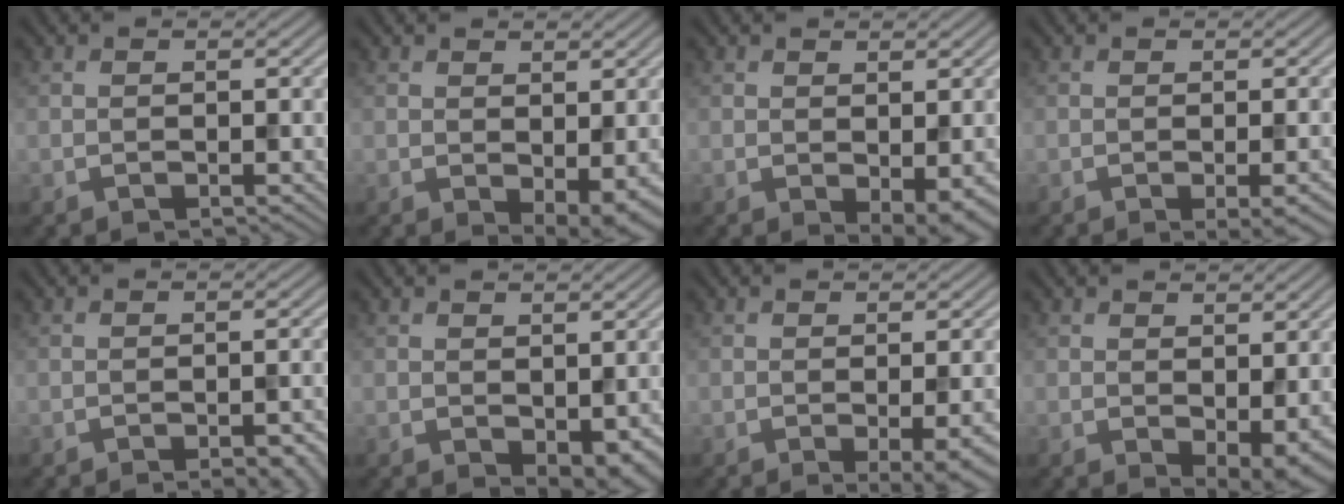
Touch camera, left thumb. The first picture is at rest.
{"total": 3.8, "force": [-0.5, 1.7, 3.4], "torque": [-0.052, -0.010, 0.000]}
{"total": 3.6, "force": [-0.8, 1.4, 3.3], "torque": [-0.049, -0.009, -0.006]}
{"total": 3.7, "force": [-1.2, 0.9, 3.4], "torque": [-0.045, 0.001, -0.015]}
{"total": 3.8, "force": [-2.4, 1.0, 2.8], "torque": [-0.030, 0.006, -0.026]}
{"total": 3.7, "force": [-1.0, 2.1, 2.9], "torque": [-0.041, -0.013, -0.006]}
{"total": 5.8, "force": [-1.7, 1.5, 5.3], "torque": [-0.069, -0.004, -0.014]}
{"total": 4.1, "force": [-0.4, 1.9, 3.6], "torque": [-0.054, -0.011, 0.002]}